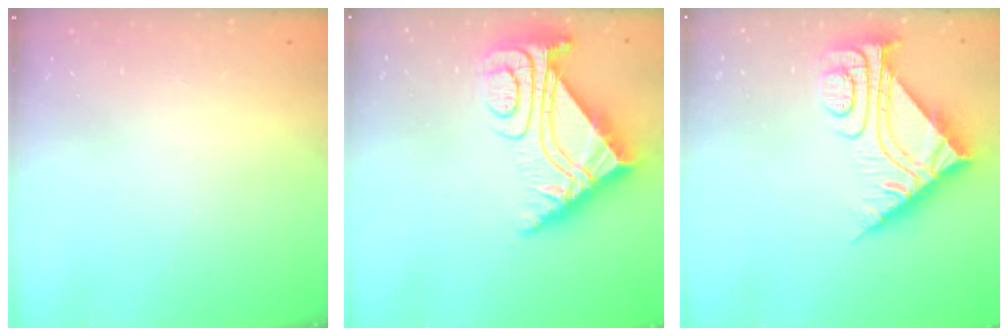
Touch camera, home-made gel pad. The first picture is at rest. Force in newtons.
{"total": 11.0, "press": 10.9, "slide": 1.0}
{"total": 10.7, "press": 10.7, "slide": 1.0}